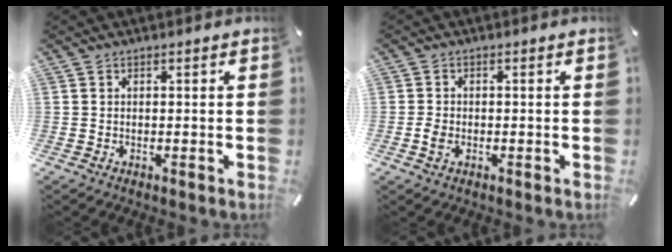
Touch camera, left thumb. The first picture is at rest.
{"total": 1.9, "force": [-0.7, 1.3, 1.2], "torque": [-0.028, 0.000, -0.015]}